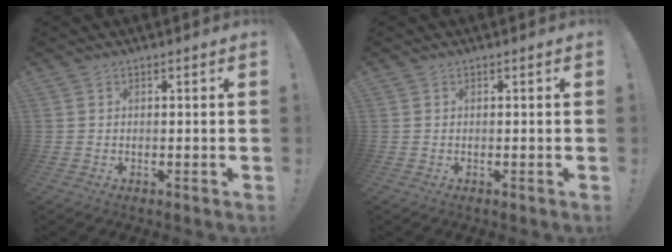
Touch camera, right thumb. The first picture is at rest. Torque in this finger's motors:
{"motor_torque": [0.00, 0.00, -0.01, 0.00, 0.00]}